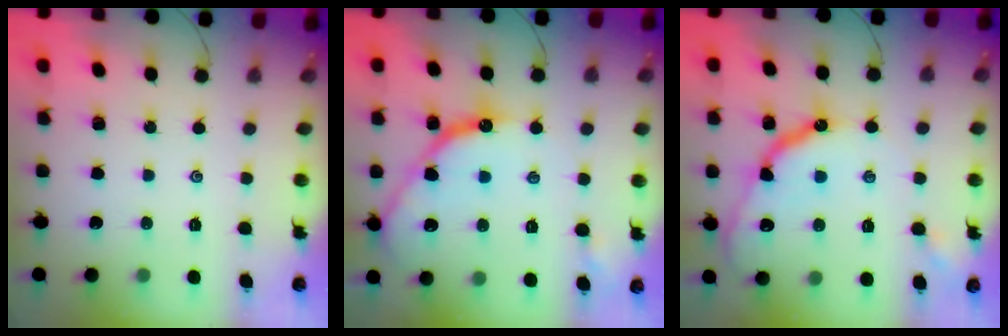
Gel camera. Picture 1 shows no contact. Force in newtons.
{"total": 12.6, "press": 12.6, "slide": 1.0}
{"total": 13.1, "press": 13.1, "slide": 0.7}